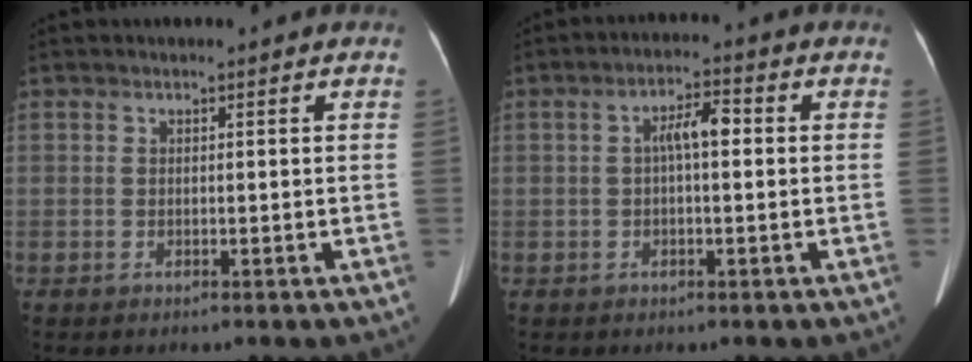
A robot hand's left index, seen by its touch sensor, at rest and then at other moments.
{"total": 4.2, "force": [0.3, 1.0, 4.1], "torque": [-0.075, 0.016, 0.003]}